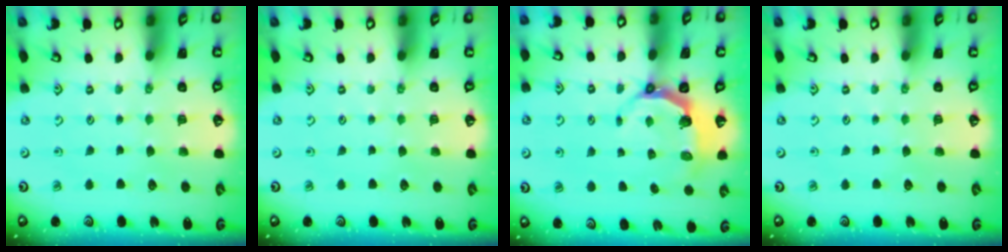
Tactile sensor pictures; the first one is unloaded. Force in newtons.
{"total": 0.0}
{"total": 4.8, "press": 3.3, "slide": 3.4}
{"total": 0.0}